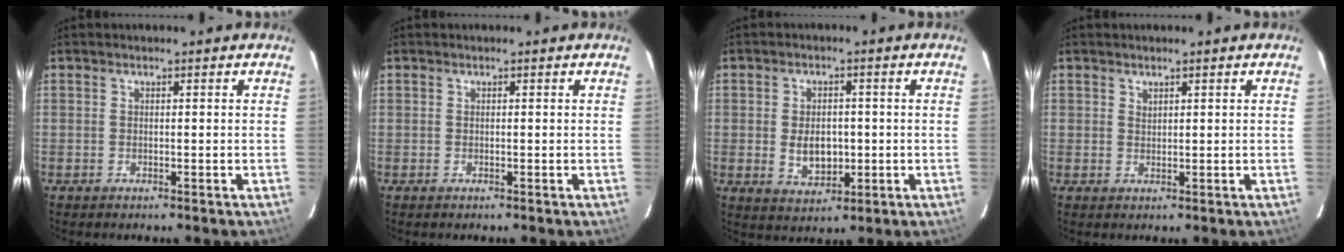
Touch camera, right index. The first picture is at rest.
{"total": 0.5, "force": [-0.1, 0.5, 0.0], "torque": [0.000, 0.002, -0.003]}
{"total": 6.3, "force": [-0.6, 4.2, 4.7], "torque": [-0.084, -0.003, -0.001]}
{"total": 1.0, "force": [0.8, 0.6, 0.1], "torque": [-0.001, 0.001, 0.015]}